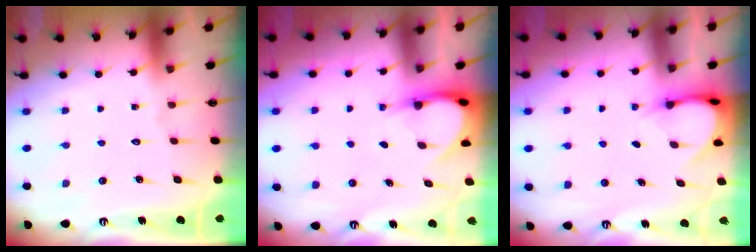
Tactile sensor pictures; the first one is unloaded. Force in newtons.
{"total": 3.9, "press": 3.9, "slide": 0.3}
{"total": 3.8, "press": 3.8, "slide": 0.3}